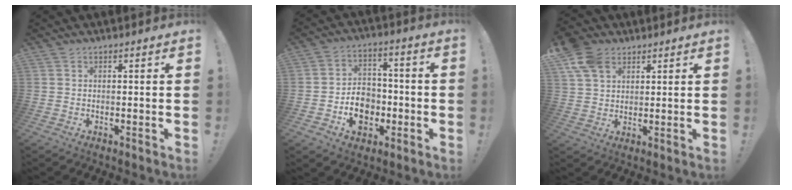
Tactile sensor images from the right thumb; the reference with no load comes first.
{"total": 11.1, "force": [-3.7, 8.9, 5.5], "torque": [-0.074, 0.022, -0.059]}
{"total": 9.4, "force": [5.0, 6.4, 4.9], "torque": [-0.091, -0.014, 0.096]}